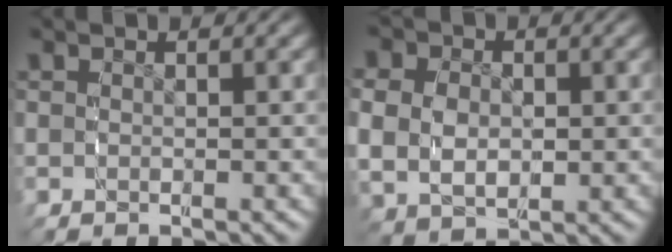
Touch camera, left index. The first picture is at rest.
{"total": 5.5, "force": [0.2, 4.5, 3.2], "torque": [-0.076, -0.021, 0.014]}